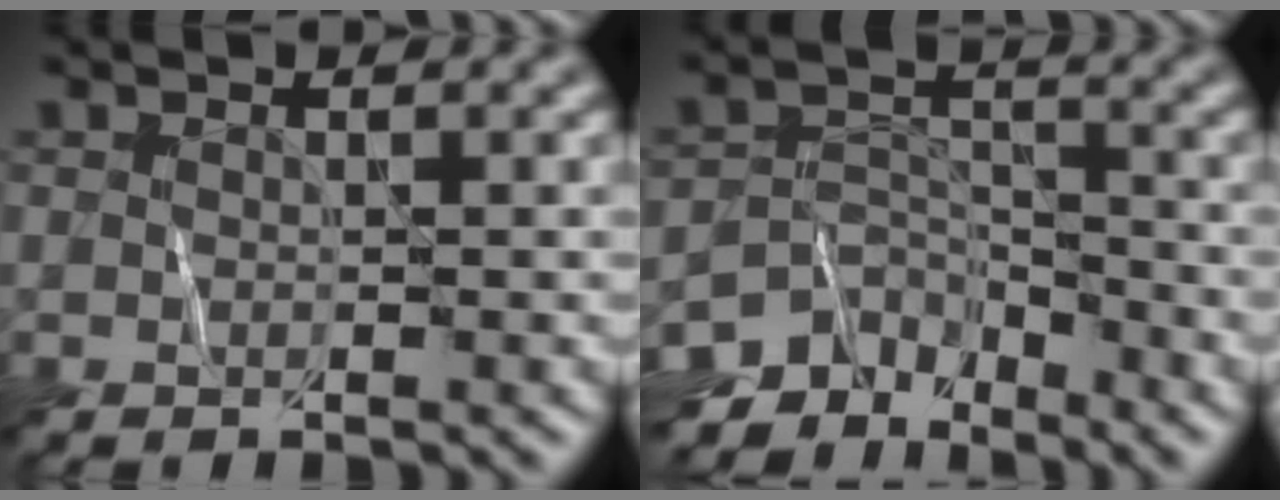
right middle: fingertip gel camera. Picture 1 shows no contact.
{"total": 5.7, "force": [-4.6, 2.8, 1.5], "torque": [-0.019, -0.007, -0.086]}